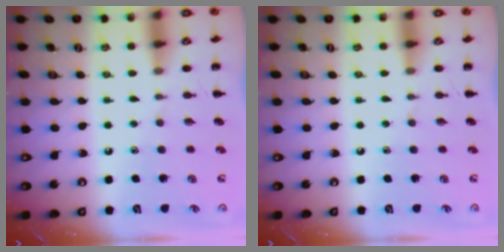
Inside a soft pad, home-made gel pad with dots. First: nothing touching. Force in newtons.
{"total": 0.0}